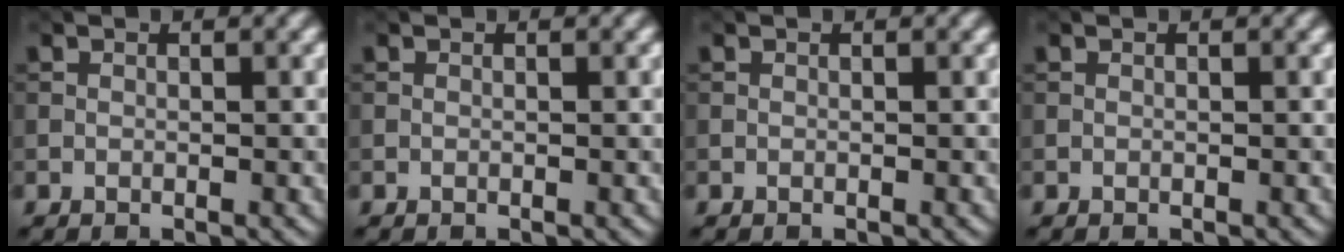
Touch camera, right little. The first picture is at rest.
{"total": 0.0}
{"total": 0.0}
{"total": 0.0}